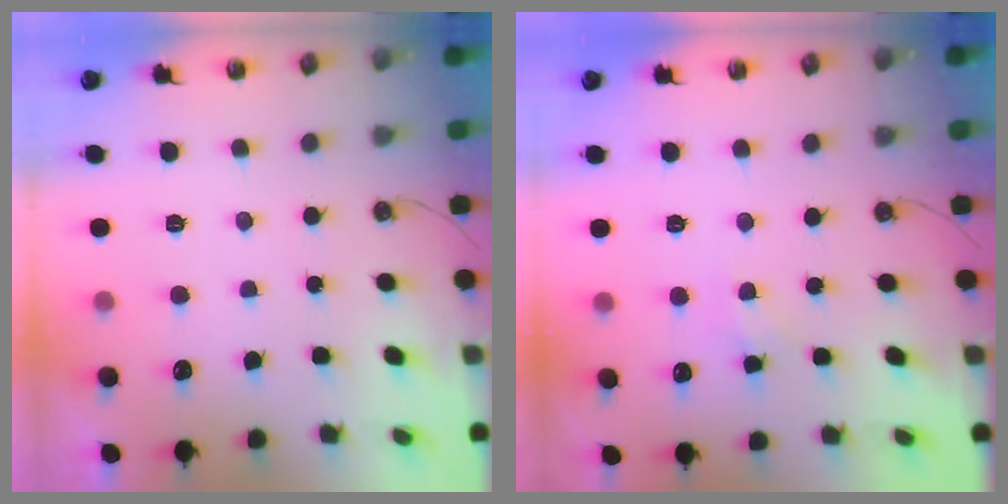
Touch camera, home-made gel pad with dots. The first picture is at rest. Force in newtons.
{"total": 3.5, "press": 3.5, "slide": 0.6}